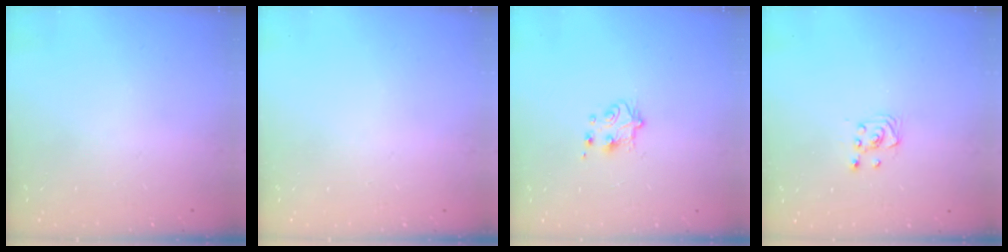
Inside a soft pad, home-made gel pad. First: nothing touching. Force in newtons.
{"total": 0.0}
{"total": 5.3, "press": 5.2, "slide": 0.6}
{"total": 2.6, "press": 2.4, "slide": 1.0}